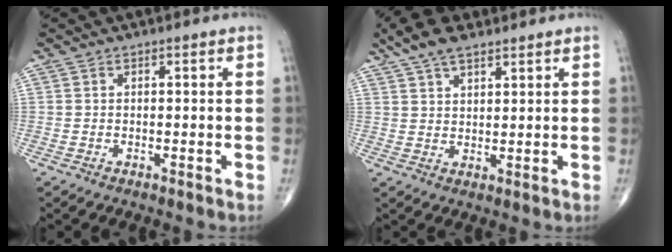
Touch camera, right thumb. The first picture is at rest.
{"total": 8.5, "force": [5.9, 3.7, 4.9], "torque": [-0.084, -0.004, 0.109]}